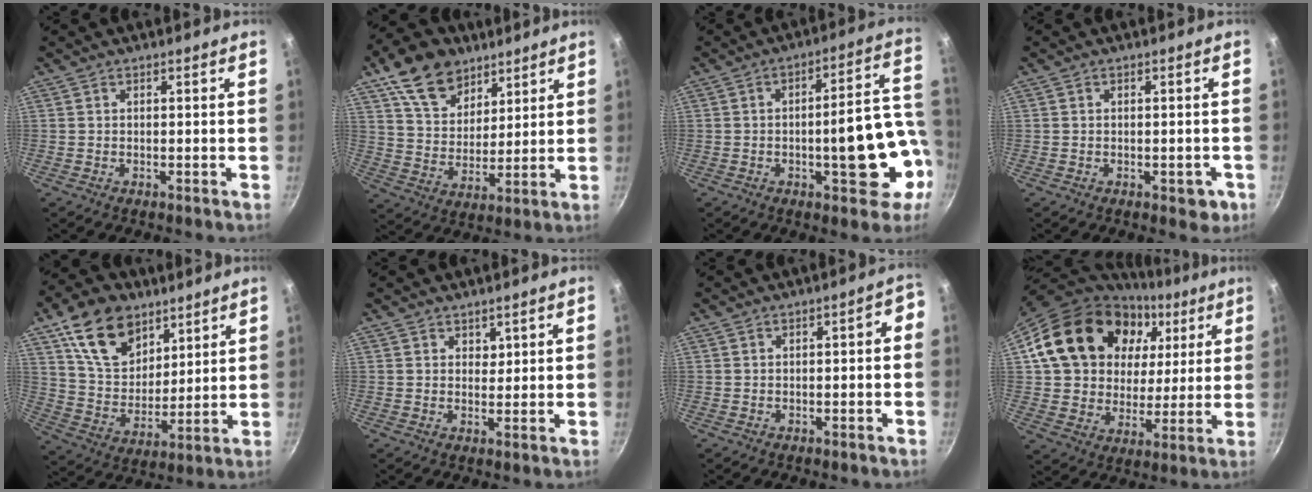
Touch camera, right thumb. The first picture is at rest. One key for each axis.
{"total": 14.7, "fx": 8.8, "fy": 9.5, "fz": 6.9, "tx": -0.084, "ty": -0.031, "tz": 0.162}
{"total": 15.6, "fx": -3.7, "fy": 5.8, "fz": 14.0, "tx": -0.148, "ty": 0.037, "tz": -0.045}
{"total": 3.4, "fx": -1.2, "fy": 2.1, "fz": 2.4, "tx": -0.011, "ty": 0.009, "tz": -0.010}
{"total": 17.0, "fx": 9.5, "fy": 11.0, "fz": 8.8, "tx": -0.114, "ty": -0.039, "tz": 0.179}
{"total": 1.6, "fx": 1.1, "fy": 1.1, "fz": 0.2, "tx": 0.006, "ty": -0.005, "tz": 0.018}
{"total": 3.2, "fx": -0.8, "fy": 1.4, "fz": 2.8, "tx": -0.025, "ty": 0.031, "tz": -0.004}
{"total": 24.5, "fx": 8.6, "fy": 18.8, "fz": 13.1, "tx": -0.216, "ty": 0.011, "tz": 0.152}